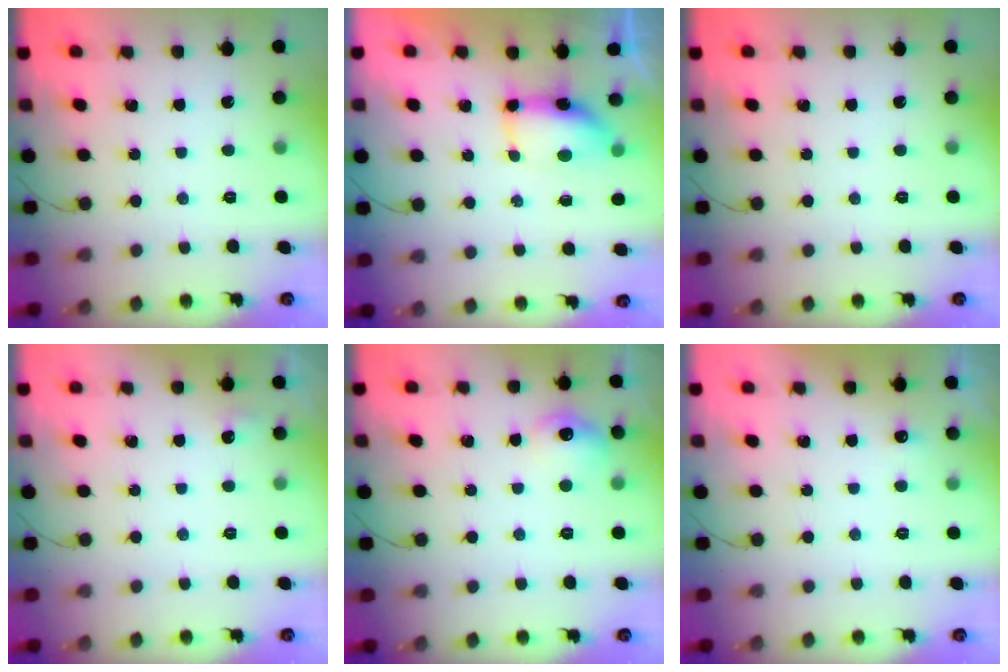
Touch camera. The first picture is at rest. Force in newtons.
{"total": 7.3, "press": 7.2, "slide": 1.1}
{"total": 0.0}
{"total": 11.5, "press": 3.2, "slide": 11.1}
{"total": 8.8, "press": 8.7, "slide": 0.6}
{"total": 6.4, "press": 2.5, "slide": 5.9}